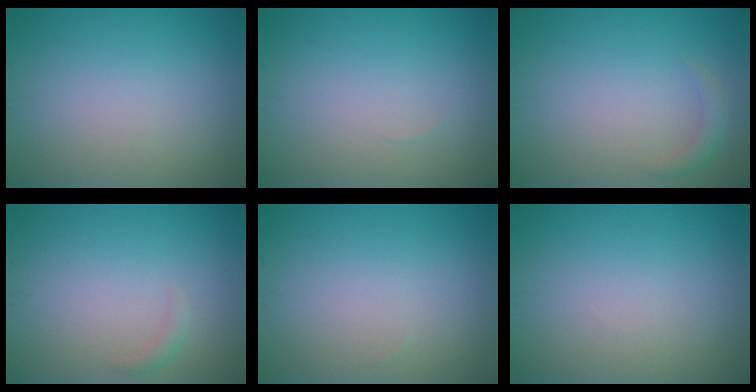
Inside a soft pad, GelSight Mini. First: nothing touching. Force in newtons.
{"total": 0.0}
{"total": 1.3, "press": 1.2, "slide": 0.1}
{"total": 0.8, "press": 0.8, "slide": 0.0}
{"total": 0.0}
{"total": 0.0}